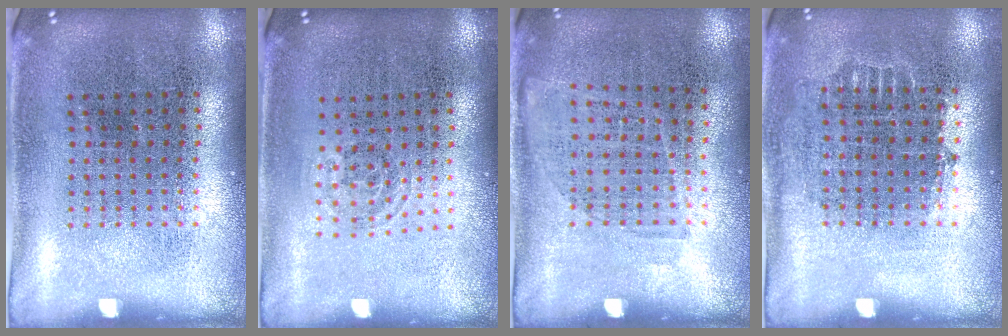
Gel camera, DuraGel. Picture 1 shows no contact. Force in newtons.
{"total": 0.8, "press": 0.5, "slide": 0.6}
{"total": 0.9, "press": 0.8, "slide": 0.5}
{"total": 0.7, "press": 0.6, "slide": 0.3}